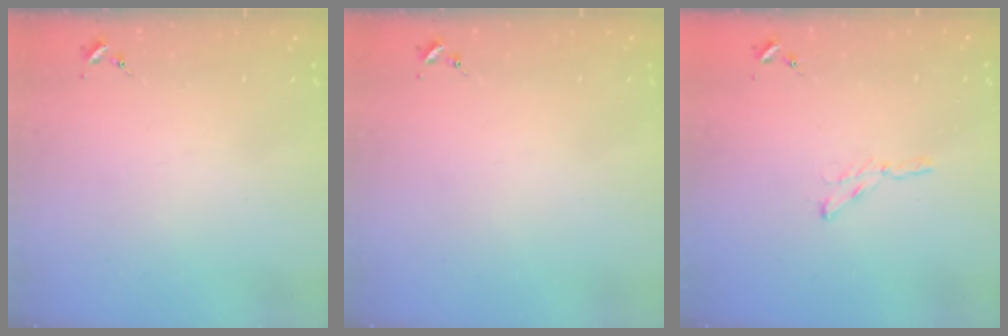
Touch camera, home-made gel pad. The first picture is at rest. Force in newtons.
{"total": 0.0}
{"total": 2.7, "press": 2.7, "slide": 0.2}